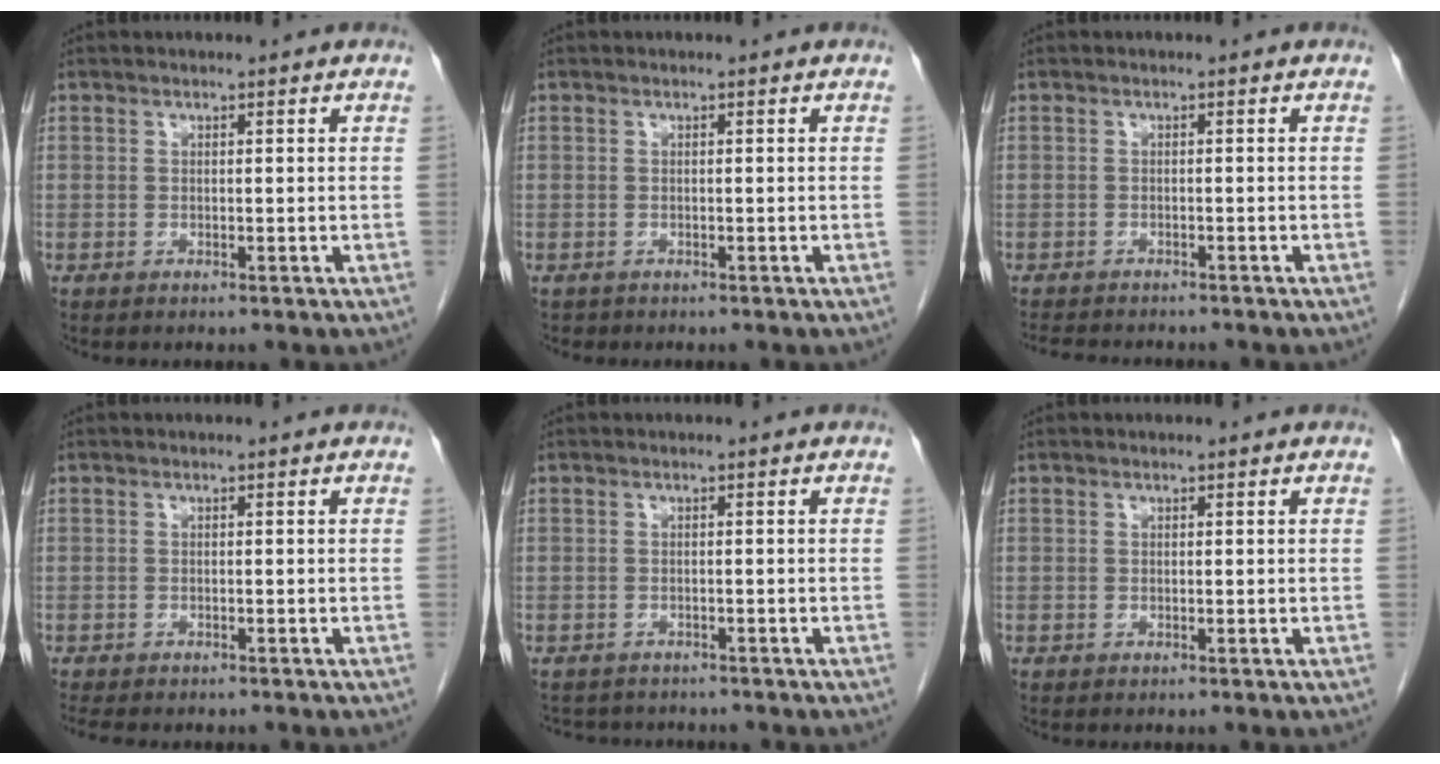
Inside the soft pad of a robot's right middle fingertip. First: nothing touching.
{"total": 0.5, "force": [-0.4, 0.3, 0.0], "torque": [-0.012, 0.001, -0.008]}
{"total": 6.7, "force": [-6.1, 1.4, 2.3], "torque": [-0.033, -0.005, -0.088]}
{"total": 5.4, "force": [-4.6, 1.4, 2.5], "torque": [-0.035, -0.009, -0.064]}
{"total": 5.3, "force": [-5.0, 1.7, 0.9], "torque": [-0.009, 0.001, -0.066]}
{"total": 0.0}